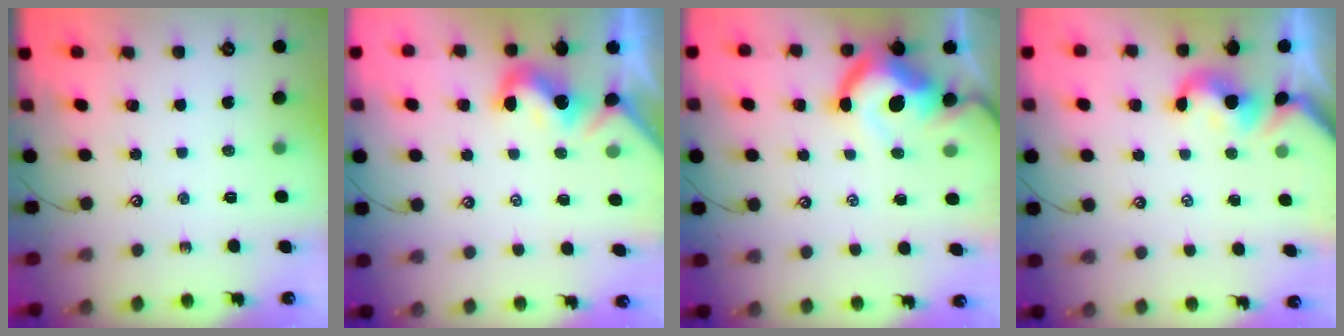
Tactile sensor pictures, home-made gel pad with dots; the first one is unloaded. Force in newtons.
{"total": 0.0}
{"total": 11.0, "press": 10.9, "slide": 1.6}
{"total": 1.2, "press": 1.1, "slide": 0.6}